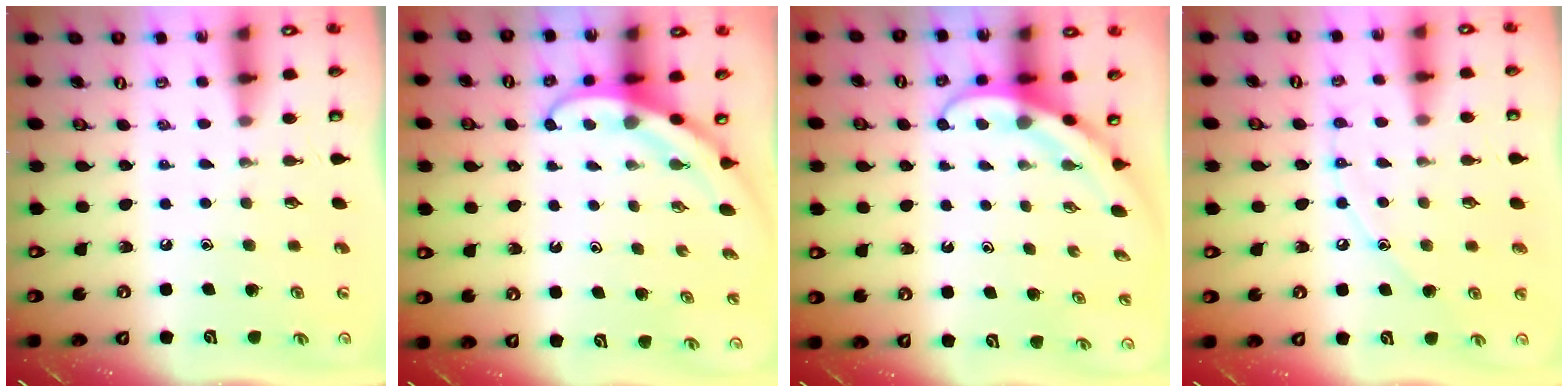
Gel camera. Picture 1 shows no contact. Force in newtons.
{"total": 3.7, "press": 3.7, "slide": 0.3}
{"total": 3.8, "press": 3.8, "slide": 0.3}
{"total": 7.4, "press": 7.4, "slide": 0.6}